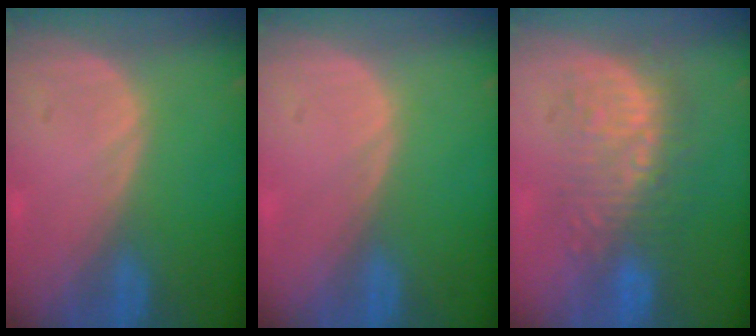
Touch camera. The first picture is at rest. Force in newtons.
{"total": 0.0}
{"total": 8.8, "press": 8.6, "slide": 1.6}